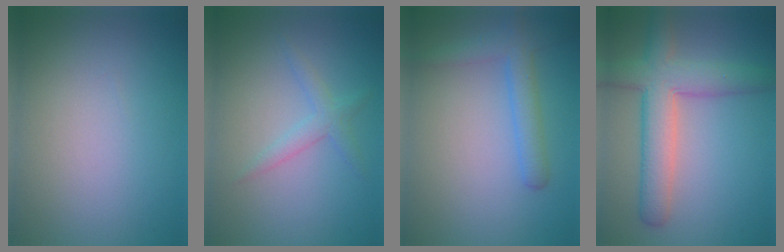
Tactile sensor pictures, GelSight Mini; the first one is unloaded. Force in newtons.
{"total": 1.7, "press": 1.7, "slide": 0.1}
{"total": 3.0, "press": 3.0, "slide": 0.2}
{"total": 6.2, "press": 6.2, "slide": 0.2}